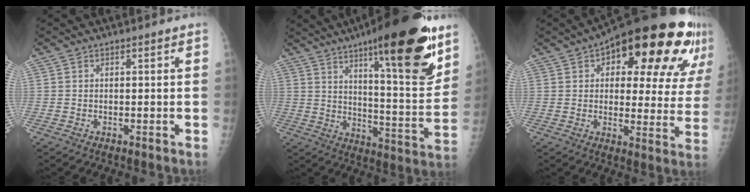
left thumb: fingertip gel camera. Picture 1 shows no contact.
{"total": 24.2, "force": [14.5, 5.2, 18.7], "torque": [-0.245, -0.074, 0.219]}
{"total": 26.0, "force": [12.9, 10.6, 19.9], "torque": [-0.228, -0.002, 0.175]}